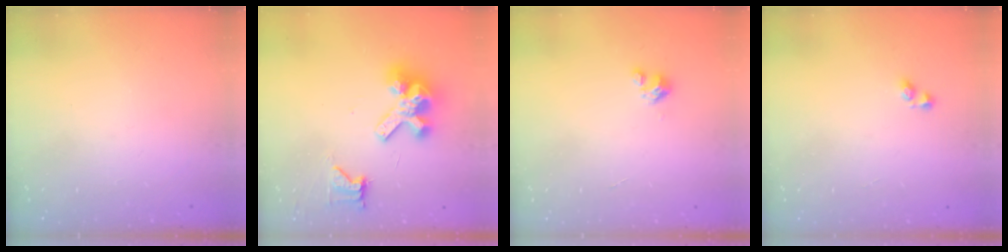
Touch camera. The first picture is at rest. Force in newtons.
{"total": 11.4, "press": 11.2, "slide": 1.7}
{"total": 2.9, "press": 2.9, "slide": 0.2}
{"total": 2.4, "press": 2.1, "slide": 1.2}